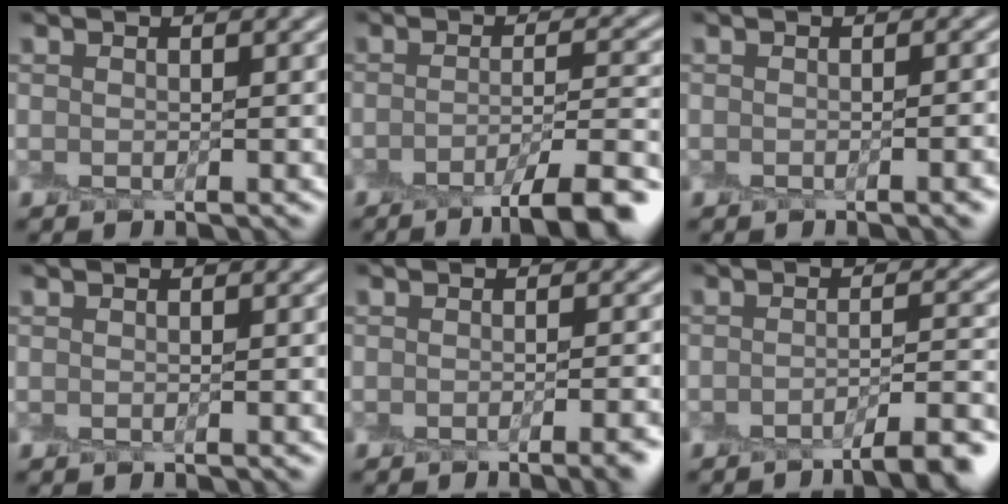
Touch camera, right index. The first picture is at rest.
{"total": 7.0, "force": [-4.5, 1.4, 5.2], "torque": [-0.069, -0.002, -0.068]}
{"total": 2.7, "force": [-1.6, 0.6, 2.1], "torque": [-0.016, -0.005, -0.017]}
{"total": 0.0}
{"total": 3.8, "force": [-2.5, 0.8, 2.7], "torque": [-0.020, -0.007, -0.026]}
{"total": 5.3, "force": [-3.9, 0.8, 3.4], "torque": [-0.047, -0.001, -0.058]}